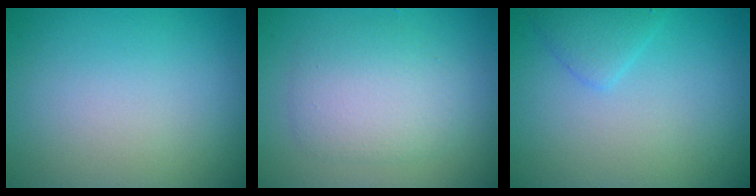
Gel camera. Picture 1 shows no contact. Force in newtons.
{"total": 3.6, "press": 3.6, "slide": 0.0}
{"total": 1.7, "press": 1.7, "slide": 0.1}